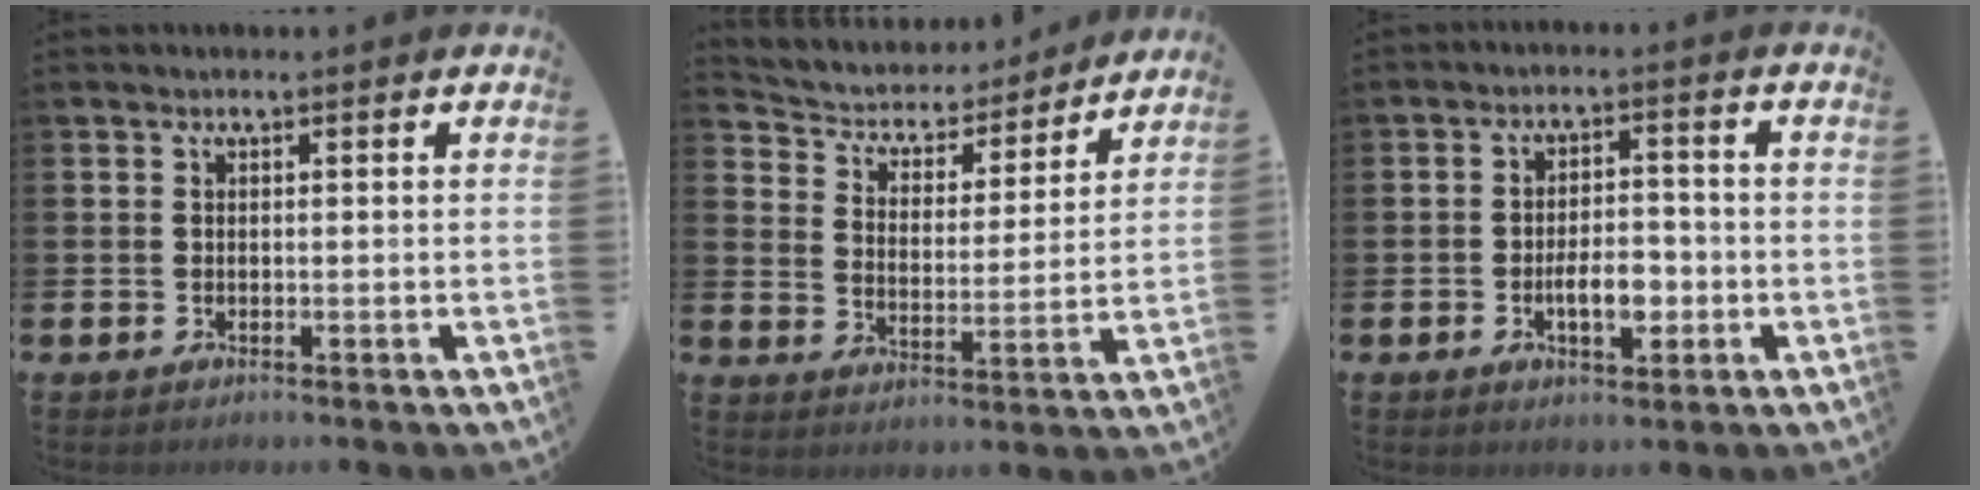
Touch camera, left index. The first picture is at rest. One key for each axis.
{"total": 4.9, "fx": 4.4, "fy": 2.0, "fz": 0.4, "tx": -0.041, "ty": -0.040, "tz": 0.070}
{"total": 5.1, "fx": -1.4, "fy": 2.4, "fz": 4.2, "tx": -0.060, "ty": 0.003, "tz": -0.029}